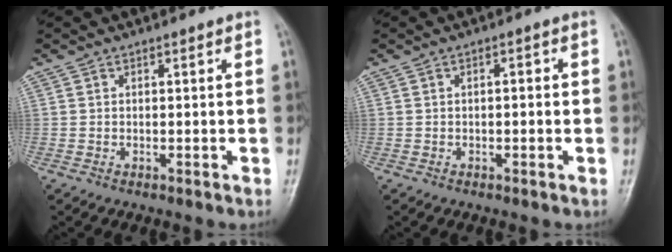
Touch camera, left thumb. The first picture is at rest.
{"total": 1.6, "force": [-0.1, 0.7, 1.4], "torque": [-0.017, 0.005, -0.002]}